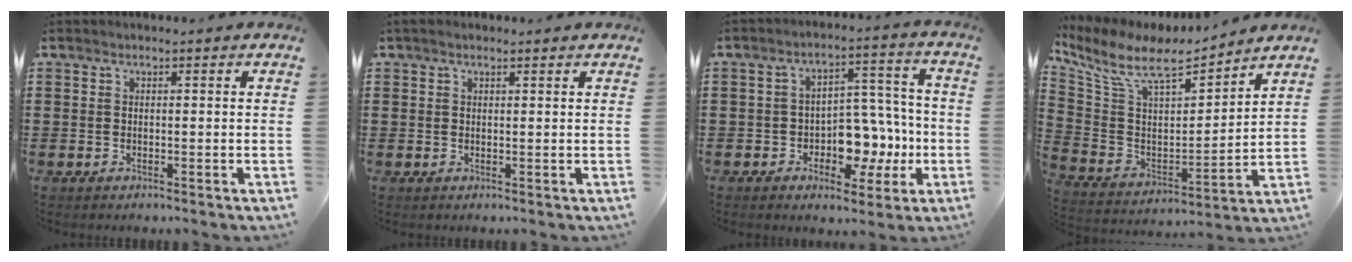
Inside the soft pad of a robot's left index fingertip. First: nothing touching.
{"total": 0.9, "force": [0.6, 0.4, 0.5], "torque": [-0.010, 0.005, 0.011]}
{"total": 7.6, "force": [-2.2, 5.6, 4.6], "torque": [-0.074, 0.013, -0.039]}
{"total": 9.0, "force": [7.1, 3.2, 4.5], "torque": [-0.123, -0.040, 0.119]}